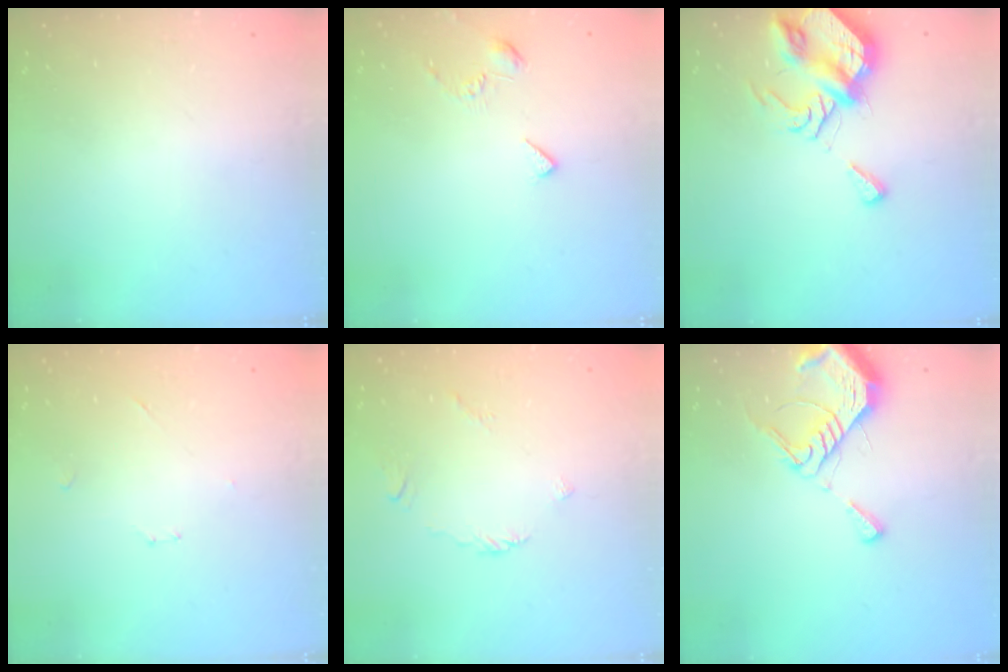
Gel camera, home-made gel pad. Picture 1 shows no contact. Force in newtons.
{"total": 3.0, "press": 2.9, "slide": 0.7}
{"total": 8.9, "press": 8.8, "slide": 1.3}
{"total": 3.0, "press": 3.0, "slide": 0.2}
{"total": 2.7, "press": 2.6, "slide": 0.6}
{"total": 10.0, "press": 9.9, "slide": 1.3}